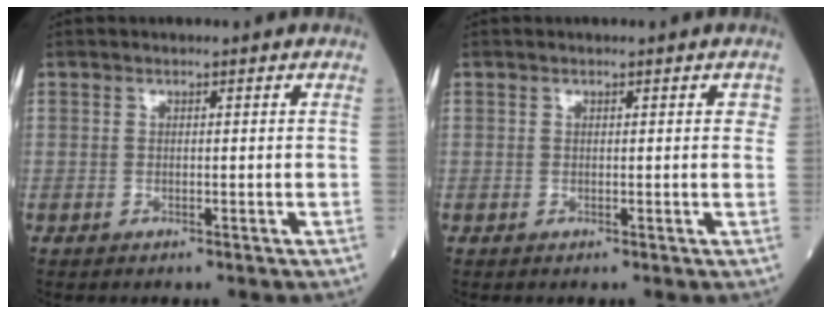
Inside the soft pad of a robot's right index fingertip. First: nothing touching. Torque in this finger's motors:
{"motor_torque": [0.27, -0.10, 0.16, 0.02]}